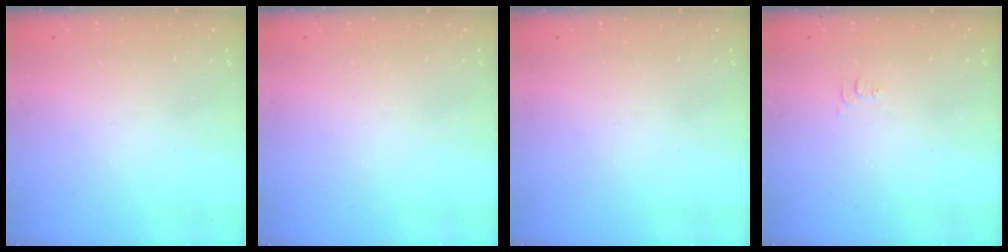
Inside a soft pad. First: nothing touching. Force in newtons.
{"total": 0.0}
{"total": 0.0}
{"total": 5.4, "press": 5.3, "slide": 0.6}